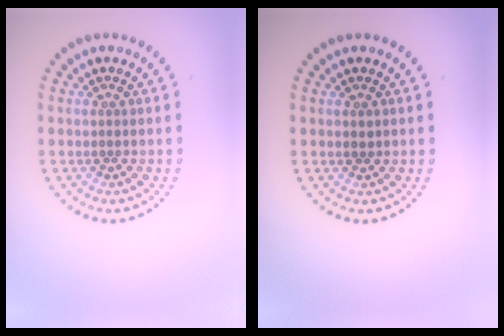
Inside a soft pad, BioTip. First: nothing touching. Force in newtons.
{"total": 0.8, "press": 0.8, "slide": 0.1}